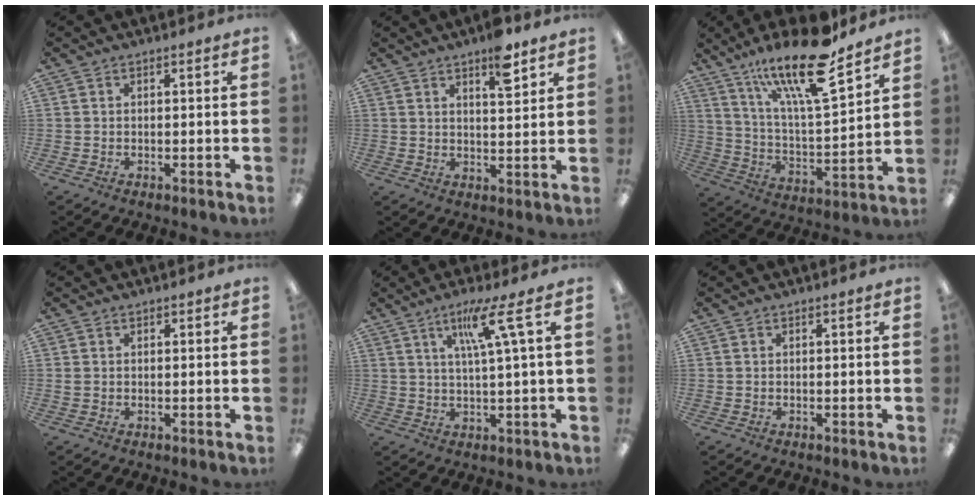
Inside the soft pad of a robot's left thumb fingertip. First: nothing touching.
{"total": 7.6, "force": [5.2, 2.3, 5.0], "torque": [-0.063, -0.029, 0.083]}
{"total": 20.9, "force": [15.2, 5.1, 13.5], "torque": [-0.233, -0.094, 0.251]}
{"total": 0.6, "force": [0.3, 0.4, 0.4], "torque": [-0.008, 0.003, 0.005]}
{"total": 9.3, "force": [4.1, 0.4, 8.3], "torque": [-0.163, 0.000, 0.064]}
{"total": 0.0}